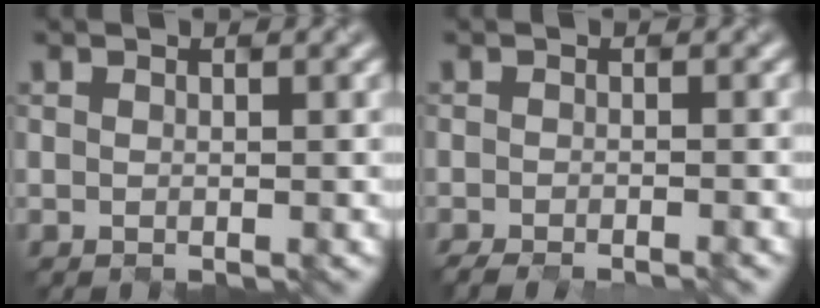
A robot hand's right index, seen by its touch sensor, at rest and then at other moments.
{"total": 2.4, "force": [-1.6, 0.6, 1.7], "torque": [0.000, 0.001, -0.016]}